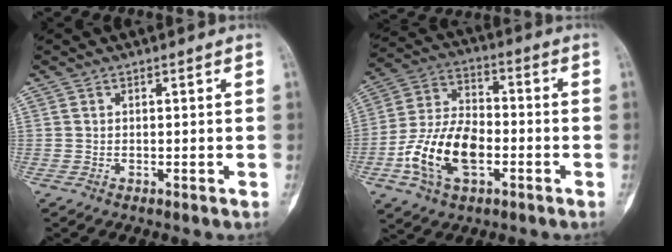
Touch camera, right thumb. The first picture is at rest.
{"total": 15.1, "force": [-4.5, 8.7, 11.4], "torque": [-0.217, 0.028, -0.085]}